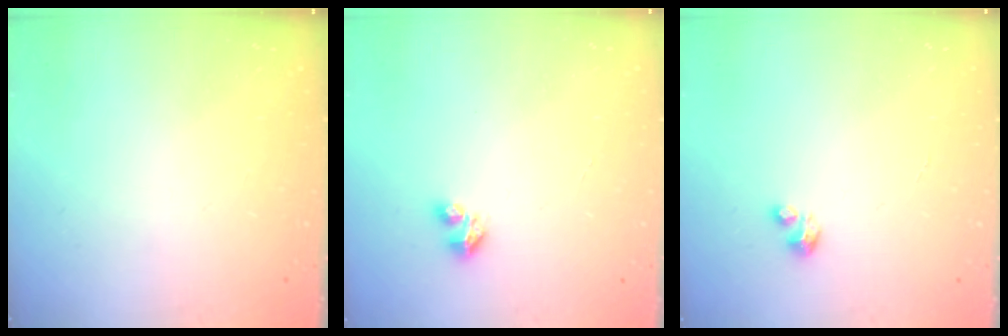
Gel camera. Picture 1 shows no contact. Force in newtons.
{"total": 2.7, "press": 2.7, "slide": 0.3}
{"total": 2.0, "press": 2.0, "slide": 0.2}